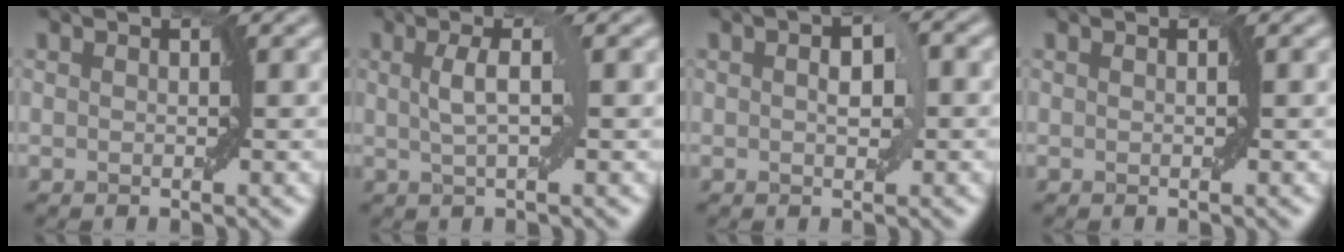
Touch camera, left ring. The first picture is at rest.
{"total": 2.6, "force": [0.5, 0.5, 2.5], "torque": [-0.046, 0.005, 0.008]}
{"total": 2.6, "force": [0.3, 1.2, 2.3], "torque": [-0.031, 0.005, 0.005]}
{"total": 0.0}